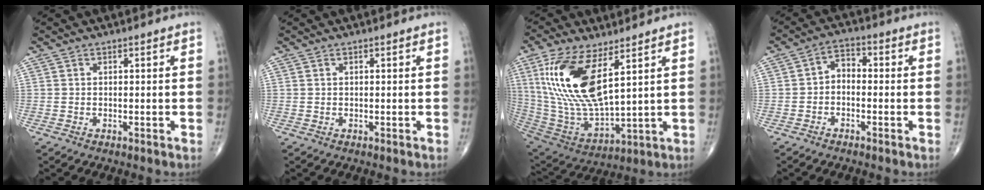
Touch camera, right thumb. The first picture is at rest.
{"total": 0.0}
{"total": 19.3, "force": [7.2, 7.5, 16.2], "torque": [-0.329, -0.033, 0.151]}
{"total": 3.9, "force": [-0.9, 2.7, 2.7], "torque": [-0.029, 0.025, -0.030]}